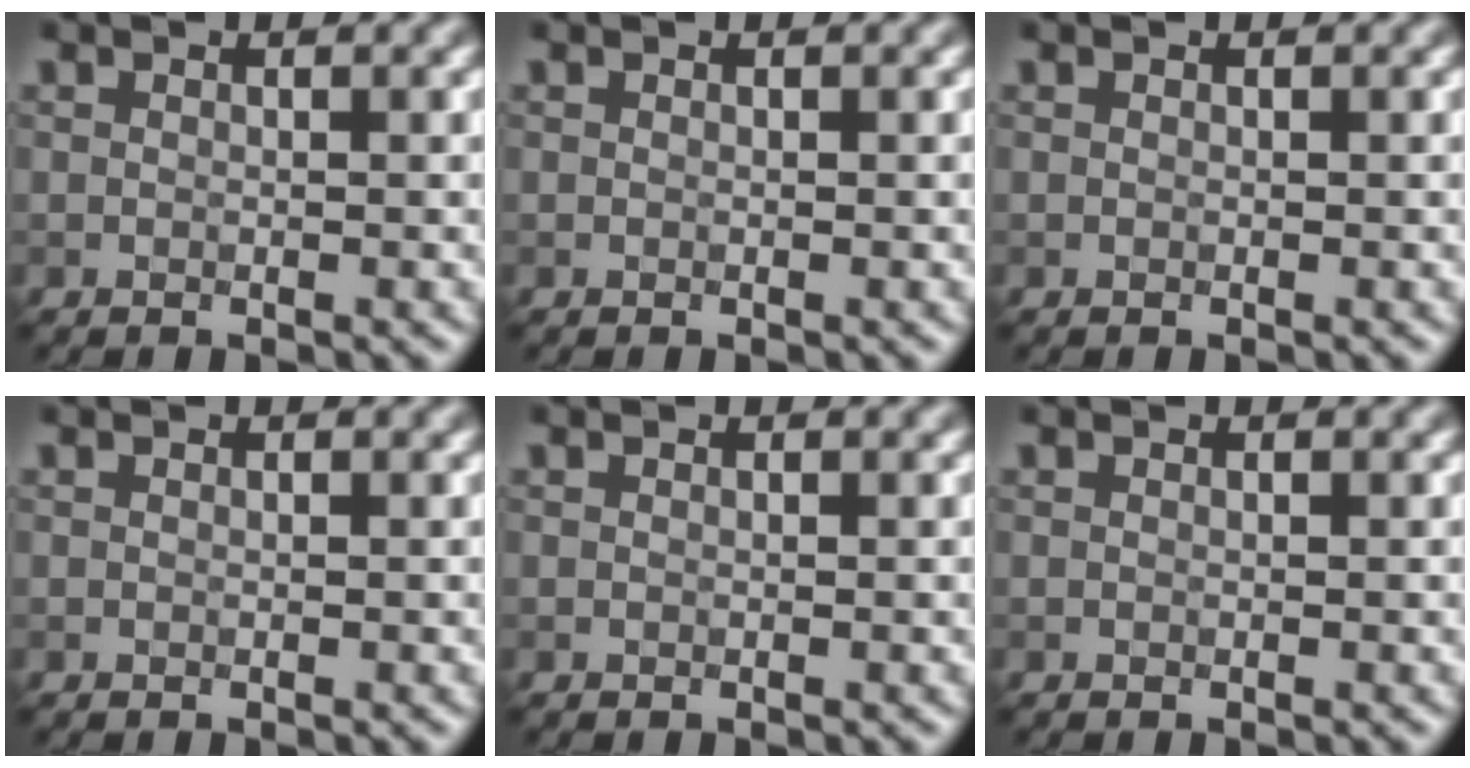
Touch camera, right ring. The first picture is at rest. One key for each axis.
{"total": 0.0}
{"total": 0.0}
{"total": 0.0}
{"total": 0.0}
{"total": 0.0}